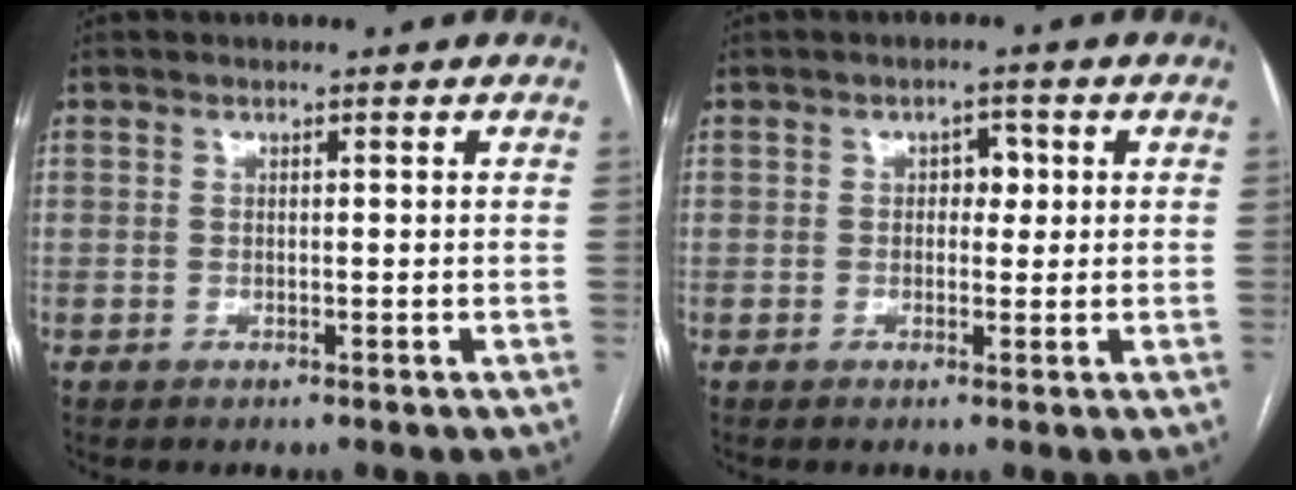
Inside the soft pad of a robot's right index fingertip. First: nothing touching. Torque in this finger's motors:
{"motor_torque": [0.27, 0.11, 0.09, 0.02]}